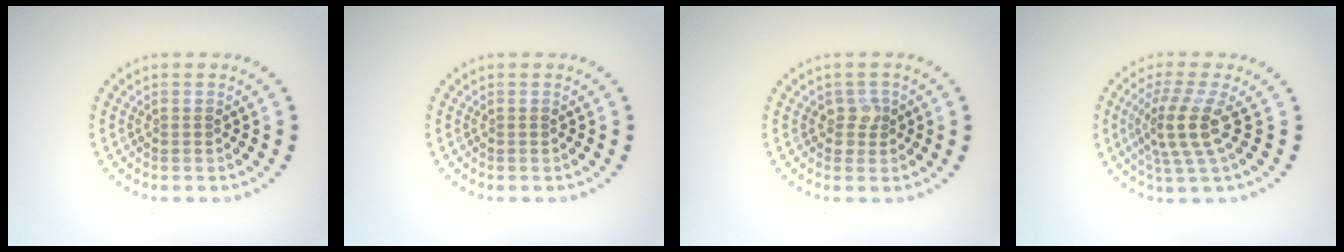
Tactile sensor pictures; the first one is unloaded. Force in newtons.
{"total": 0.0}
{"total": 1.5, "press": 1.3, "slide": 0.7}
{"total": 3.9, "press": 2.9, "slide": 2.5}